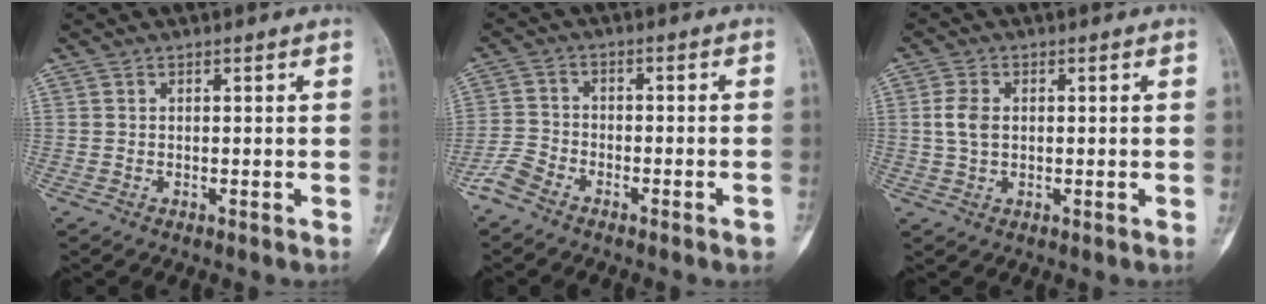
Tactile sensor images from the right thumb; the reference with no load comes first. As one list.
[{"total": 5.5, "force": [-4.1, 2.1, 3.0], "torque": [-0.053, 0.015, -0.087]}, {"total": 4.0, "force": [0.4, 2.7, 3.0], "torque": [-0.064, 0.004, 0.007]}]